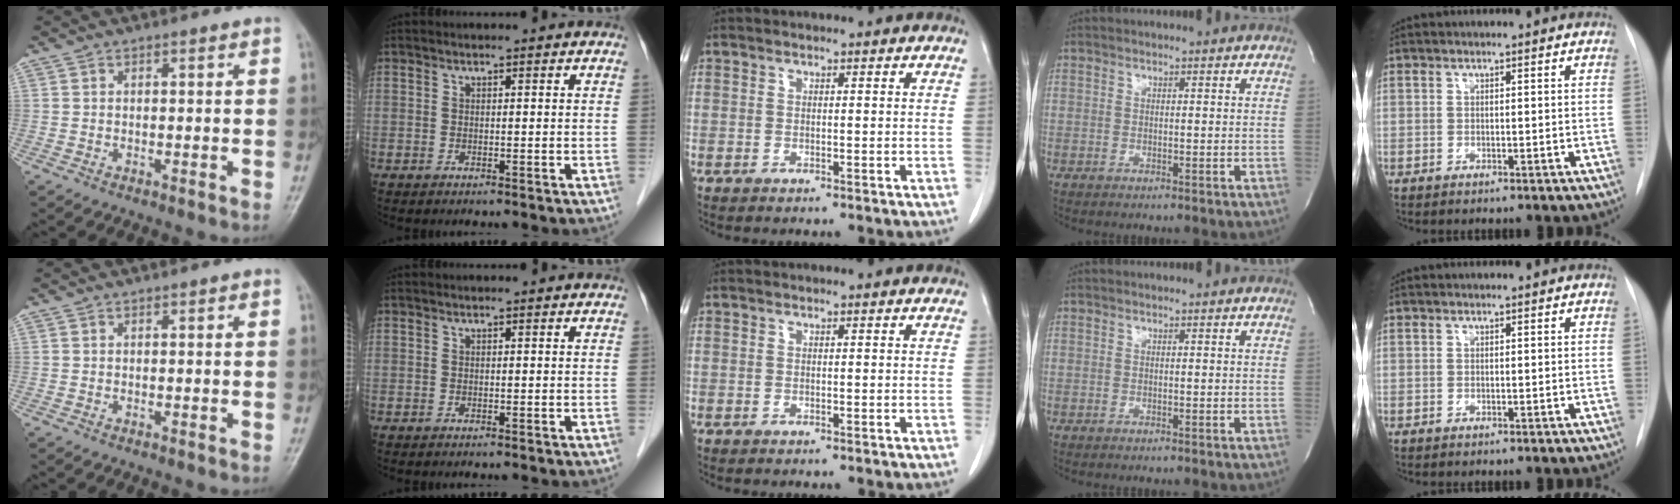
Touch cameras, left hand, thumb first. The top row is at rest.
{}